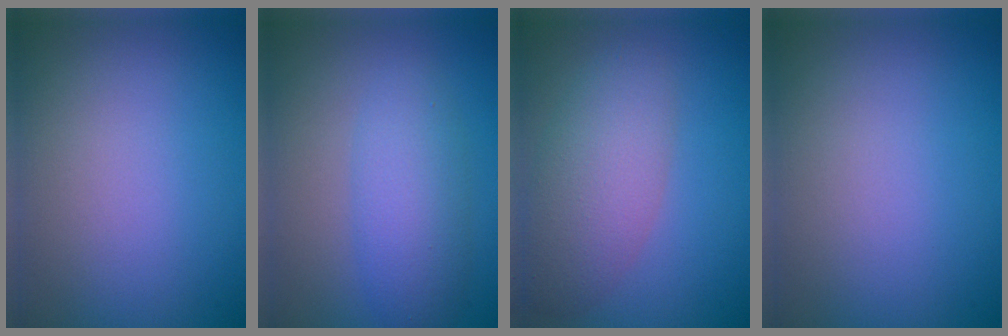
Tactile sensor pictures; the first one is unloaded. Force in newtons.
{"total": 4.0, "press": 4.0, "slide": 0.1}
{"total": 4.9, "press": 4.9, "slide": 0.3}
{"total": 0.0}